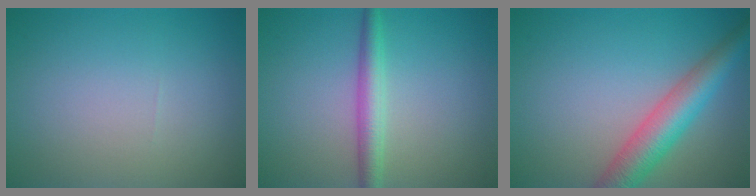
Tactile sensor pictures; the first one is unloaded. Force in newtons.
{"total": 2.9, "press": 2.9, "slide": 0.1}
{"total": 5.6, "press": 5.6, "slide": 0.2}